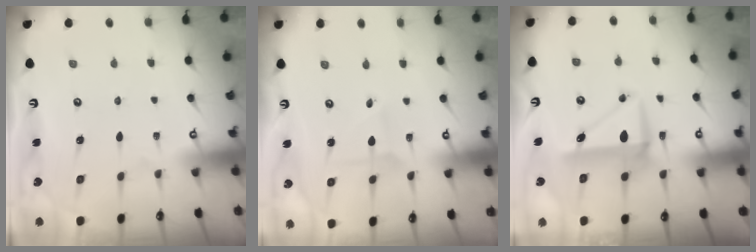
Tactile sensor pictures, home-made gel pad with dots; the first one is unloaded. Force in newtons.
{"total": 2.3, "press": 2.3, "slide": 0.2}
{"total": 9.1, "press": 8.9, "slide": 1.9}